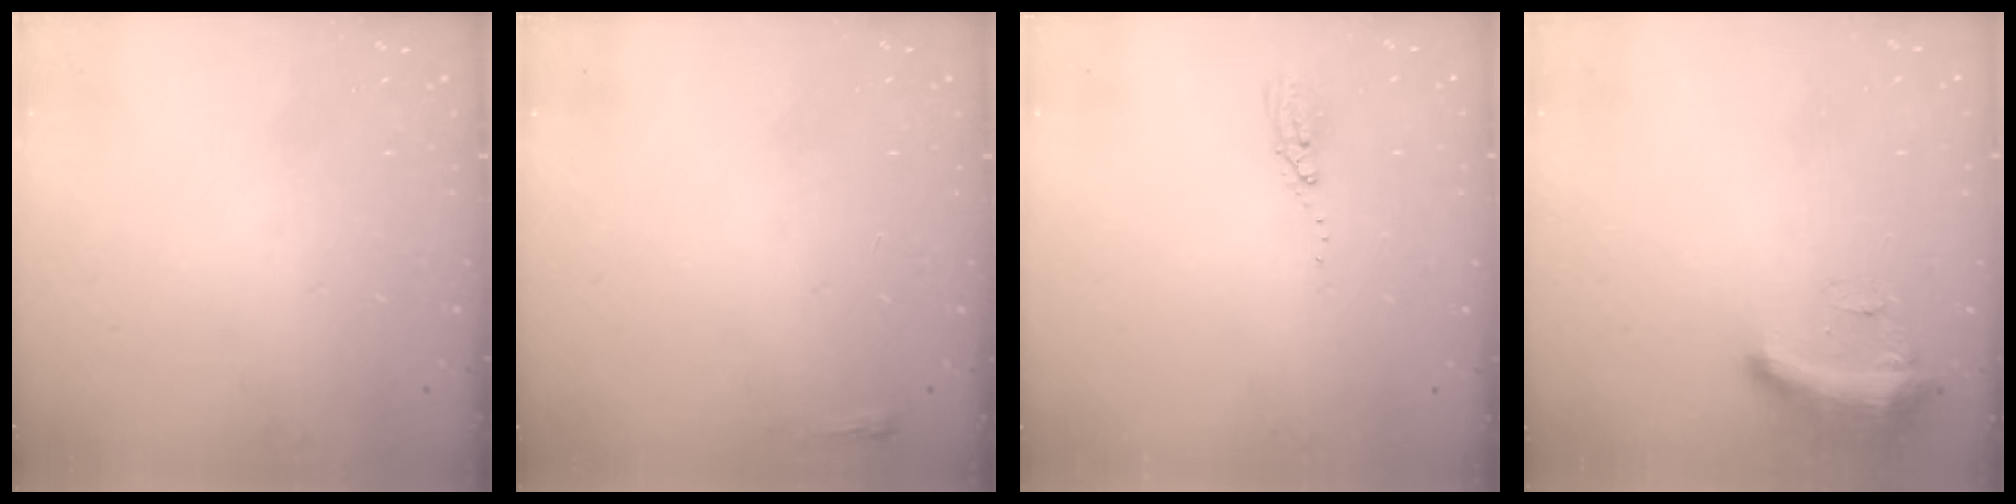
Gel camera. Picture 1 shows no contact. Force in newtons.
{"total": 2.0, "press": 2.0, "slide": 0.5}
{"total": 3.6, "press": 3.5, "slide": 0.3}
{"total": 9.2, "press": 9.1, "slide": 0.5}